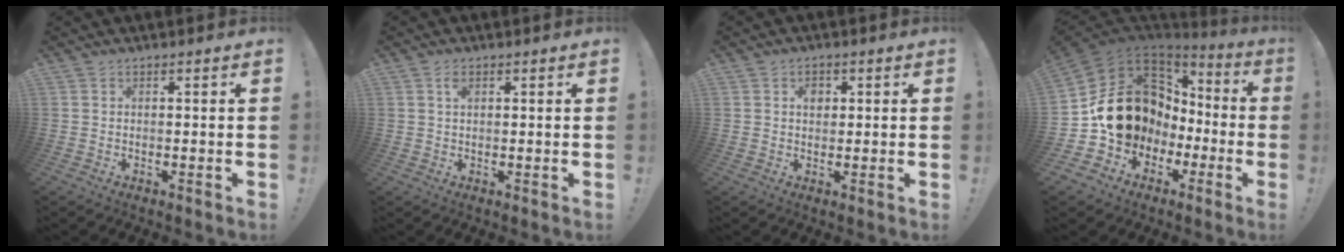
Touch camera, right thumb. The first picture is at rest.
{"total": 2.0, "force": [1.0, 1.5, 1.0], "torque": [-0.005, -0.002, 0.014]}
{"total": 2.8, "force": [0.9, 2.2, 1.5], "torque": [-0.013, -0.003, 0.011]}
{"total": 15.9, "force": [2.0, 13.6, 7.9], "torque": [-0.105, -0.021, 0.075]}